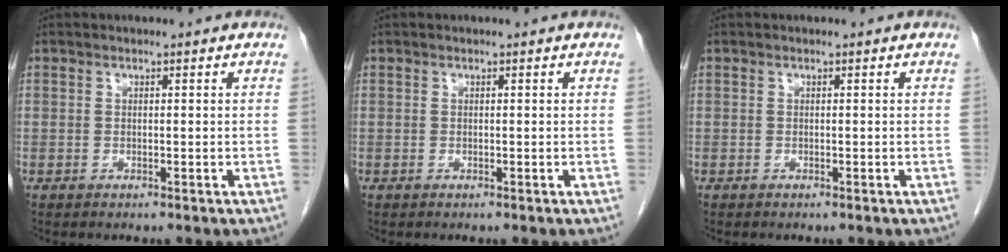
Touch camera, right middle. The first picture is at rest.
{"total": 0.0}
{"total": 0.0}